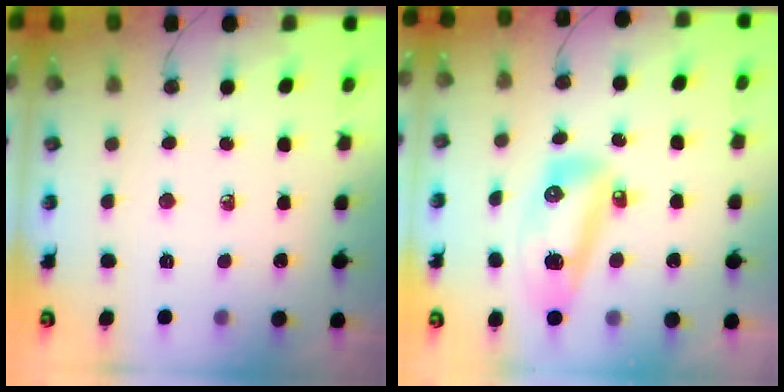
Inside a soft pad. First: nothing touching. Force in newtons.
{"total": 11.3, "press": 11.2, "slide": 1.3}